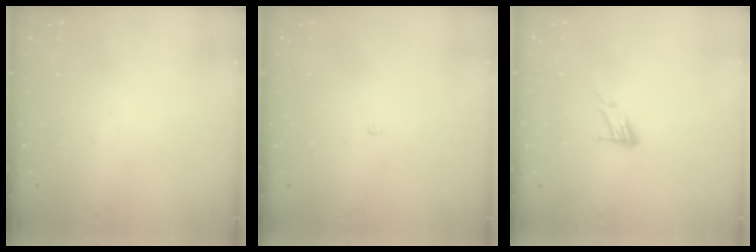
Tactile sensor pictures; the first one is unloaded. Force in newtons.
{"total": 2.2, "press": 2.2, "slide": 0.1}
{"total": 7.2, "press": 7.2, "slide": 0.6}